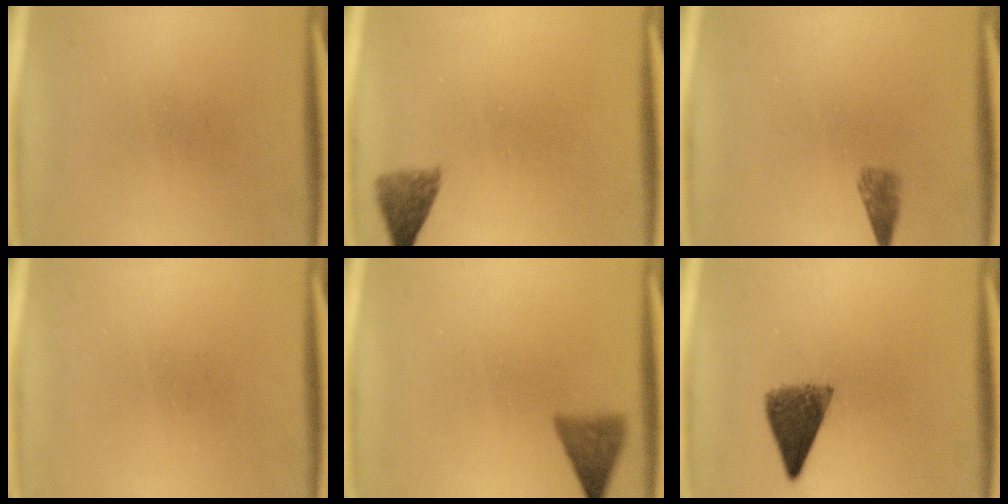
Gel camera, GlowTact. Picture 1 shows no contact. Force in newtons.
{"total": 3.0}
{"total": 1.9}
{"total": 0.0}
{"total": 3.5}
{"total": 6.3}